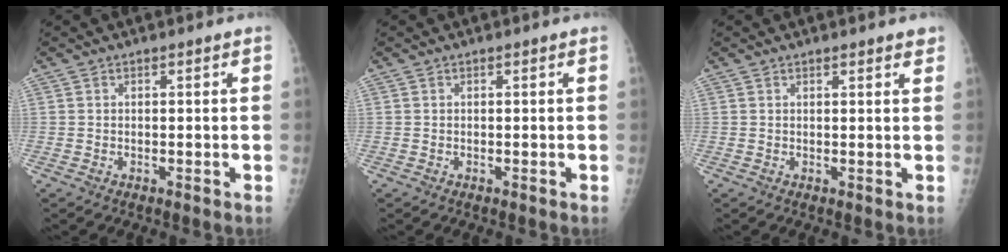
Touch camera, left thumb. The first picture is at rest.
{"total": 0.0}
{"total": 2.3, "force": [1.9, 0.4, 1.3], "torque": [-0.008, -0.003, 0.022]}